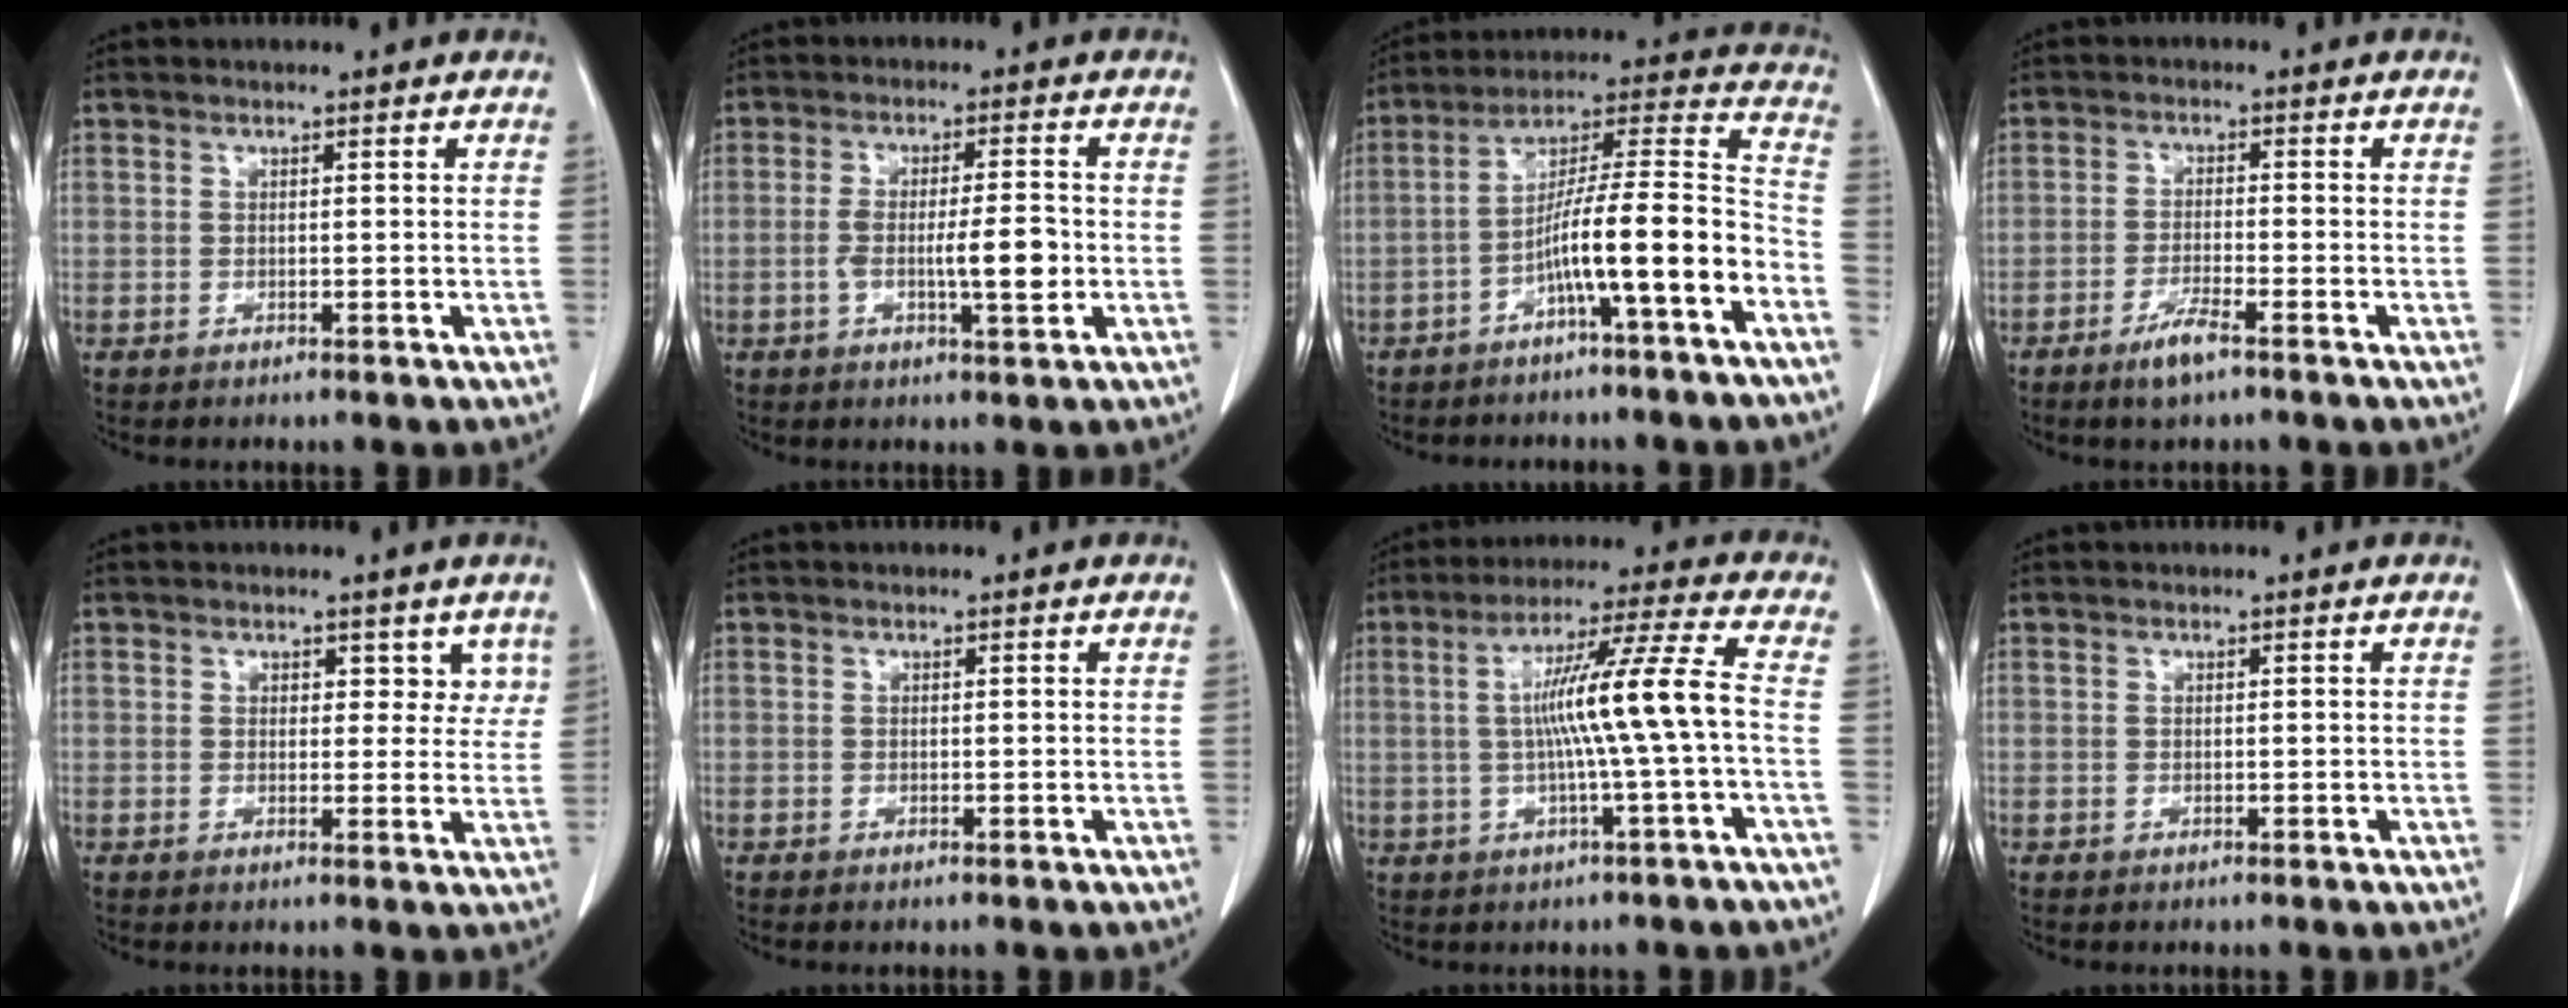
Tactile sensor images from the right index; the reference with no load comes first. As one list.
[{"total": 6.5, "force": [-1.2, 1.0, 6.3], "torque": [-0.109, 0.000, -0.018]}, {"total": 13.9, "force": [-6.1, 0.3, 12.4], "torque": [-0.199, 0.025, -0.103]}, {"total": 4.2, "force": [-2.9, 0.4, 3.0], "torque": [-0.063, -0.006, -0.054]}, {"total": 3.7, "force": [2.2, 2.5, 1.6], "torque": [0.006, -0.002, 0.022]}, {"total": 0.0}, {"total": 10.7, "force": [-0.7, -1.6, 10.5], "torque": [-0.183, 0.016, -0.008]}, {"total": 0.0}]